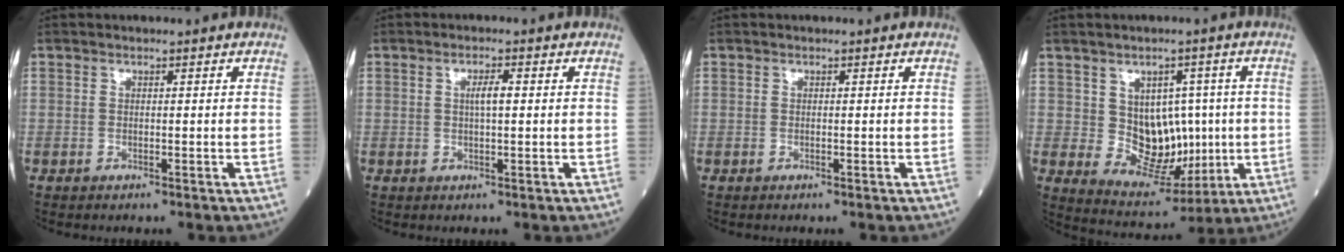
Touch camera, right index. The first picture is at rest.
{"total": 2.3, "force": [0.3, 0.4, 2.2], "torque": [-0.042, 0.003, 0.006]}
{"total": 0.0}
{"total": 9.2, "force": [0.7, 6.4, 6.6], "torque": [-0.099, 0.010, 0.031]}